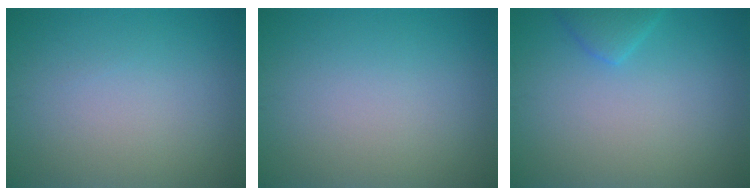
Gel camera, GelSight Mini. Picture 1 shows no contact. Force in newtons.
{"total": 0.0}
{"total": 1.8, "press": 1.8, "slide": 0.1}